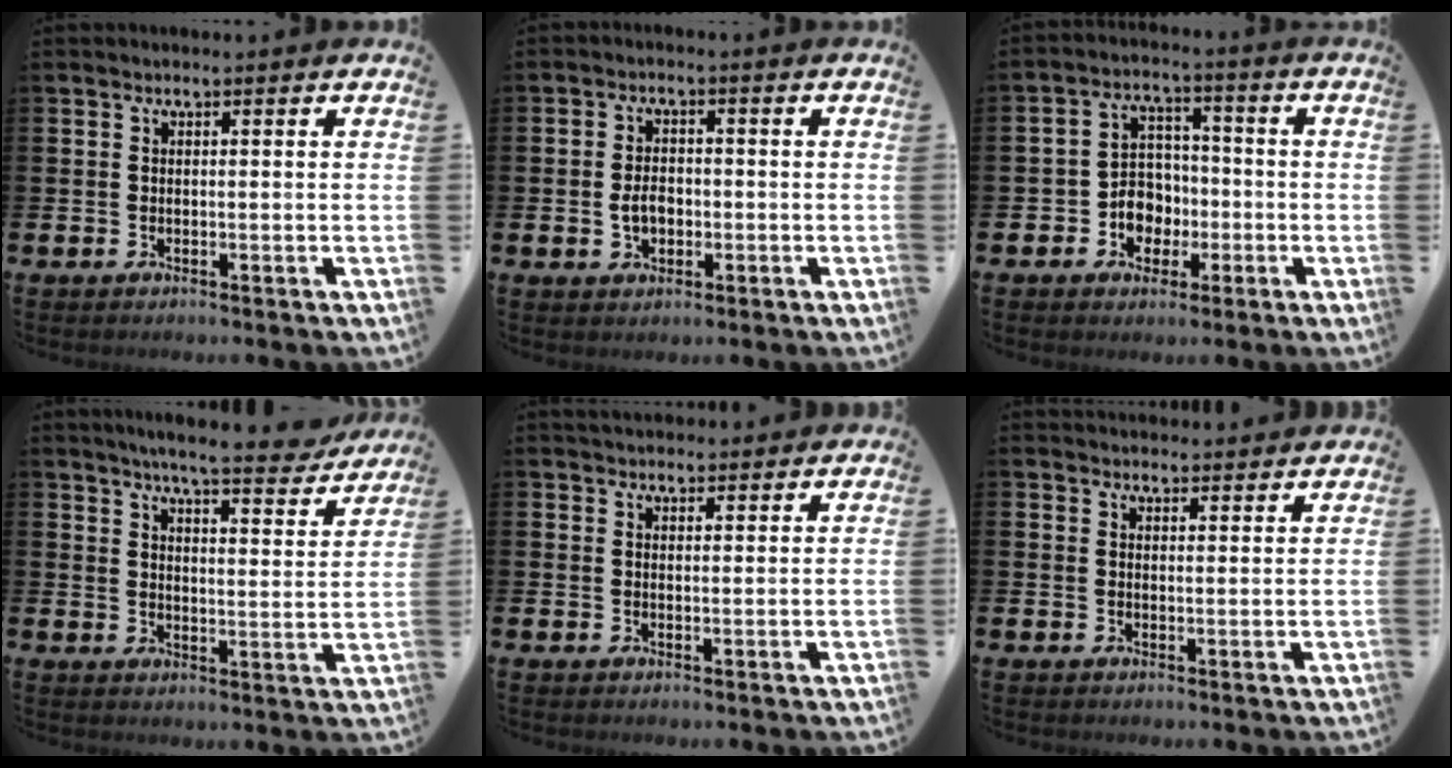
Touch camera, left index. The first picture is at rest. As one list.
[{"total": 3.1, "force": [-0.6, 2.2, 2.2], "torque": [-0.034, 0.001, -0.015]}, {"total": 5.4, "force": [-1.2, 4.8, 2.0], "torque": [-0.050, 0.009, -0.026]}, {"total": 6.8, "force": [6.4, 0.3, 2.3], "torque": [-0.044, -0.043, 0.105]}, {"total": 2.6, "force": [2.5, 0.7, 0.1], "torque": [0.002, -0.008, 0.044]}, {"total": 2.7, "force": [2.7, 0.4, -0.1], "torque": [0.005, -0.018, 0.048]}]